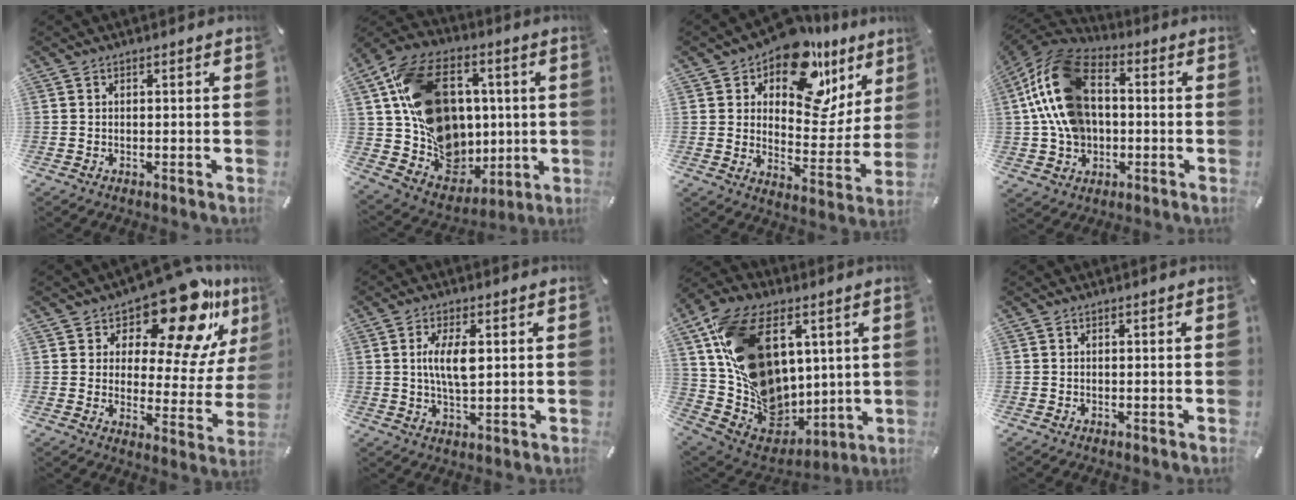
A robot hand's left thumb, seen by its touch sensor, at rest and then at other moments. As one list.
[{"total": 25.0, "force": [4.3, 19.2, 15.4], "torque": [-0.270, -0.018, 0.107]}, {"total": 16.8, "force": [10.9, 9.6, 8.5], "torque": [-0.125, -0.080, 0.190]}, {"total": 17.5, "force": [1.2, 12.9, 11.7], "torque": [-0.274, 0.012, 0.021]}, {"total": 18.0, "force": [14.1, 6.5, 9.2], "torque": [-0.126, -0.127, 0.233]}, {"total": 7.2, "force": [1.3, 2.7, 6.5], "torque": [-0.136, -0.003, 0.016]}, {"total": 25.2, "force": [8.4, 17.5, 16.2], "torque": [-0.291, -0.049, 0.172]}, {"total": 0.0}]